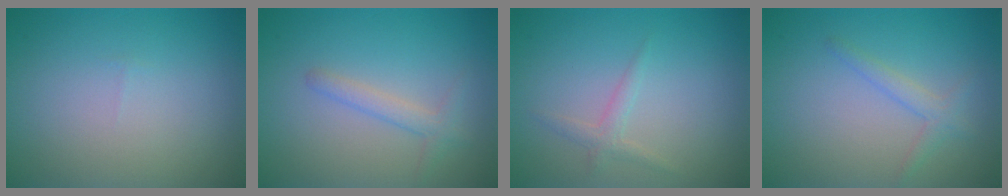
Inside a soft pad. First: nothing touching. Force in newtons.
{"total": 1.7, "press": 1.7, "slide": 0.1}
{"total": 1.3, "press": 1.3, "slide": 0.0}
{"total": 1.6, "press": 1.6, "slide": 0.1}